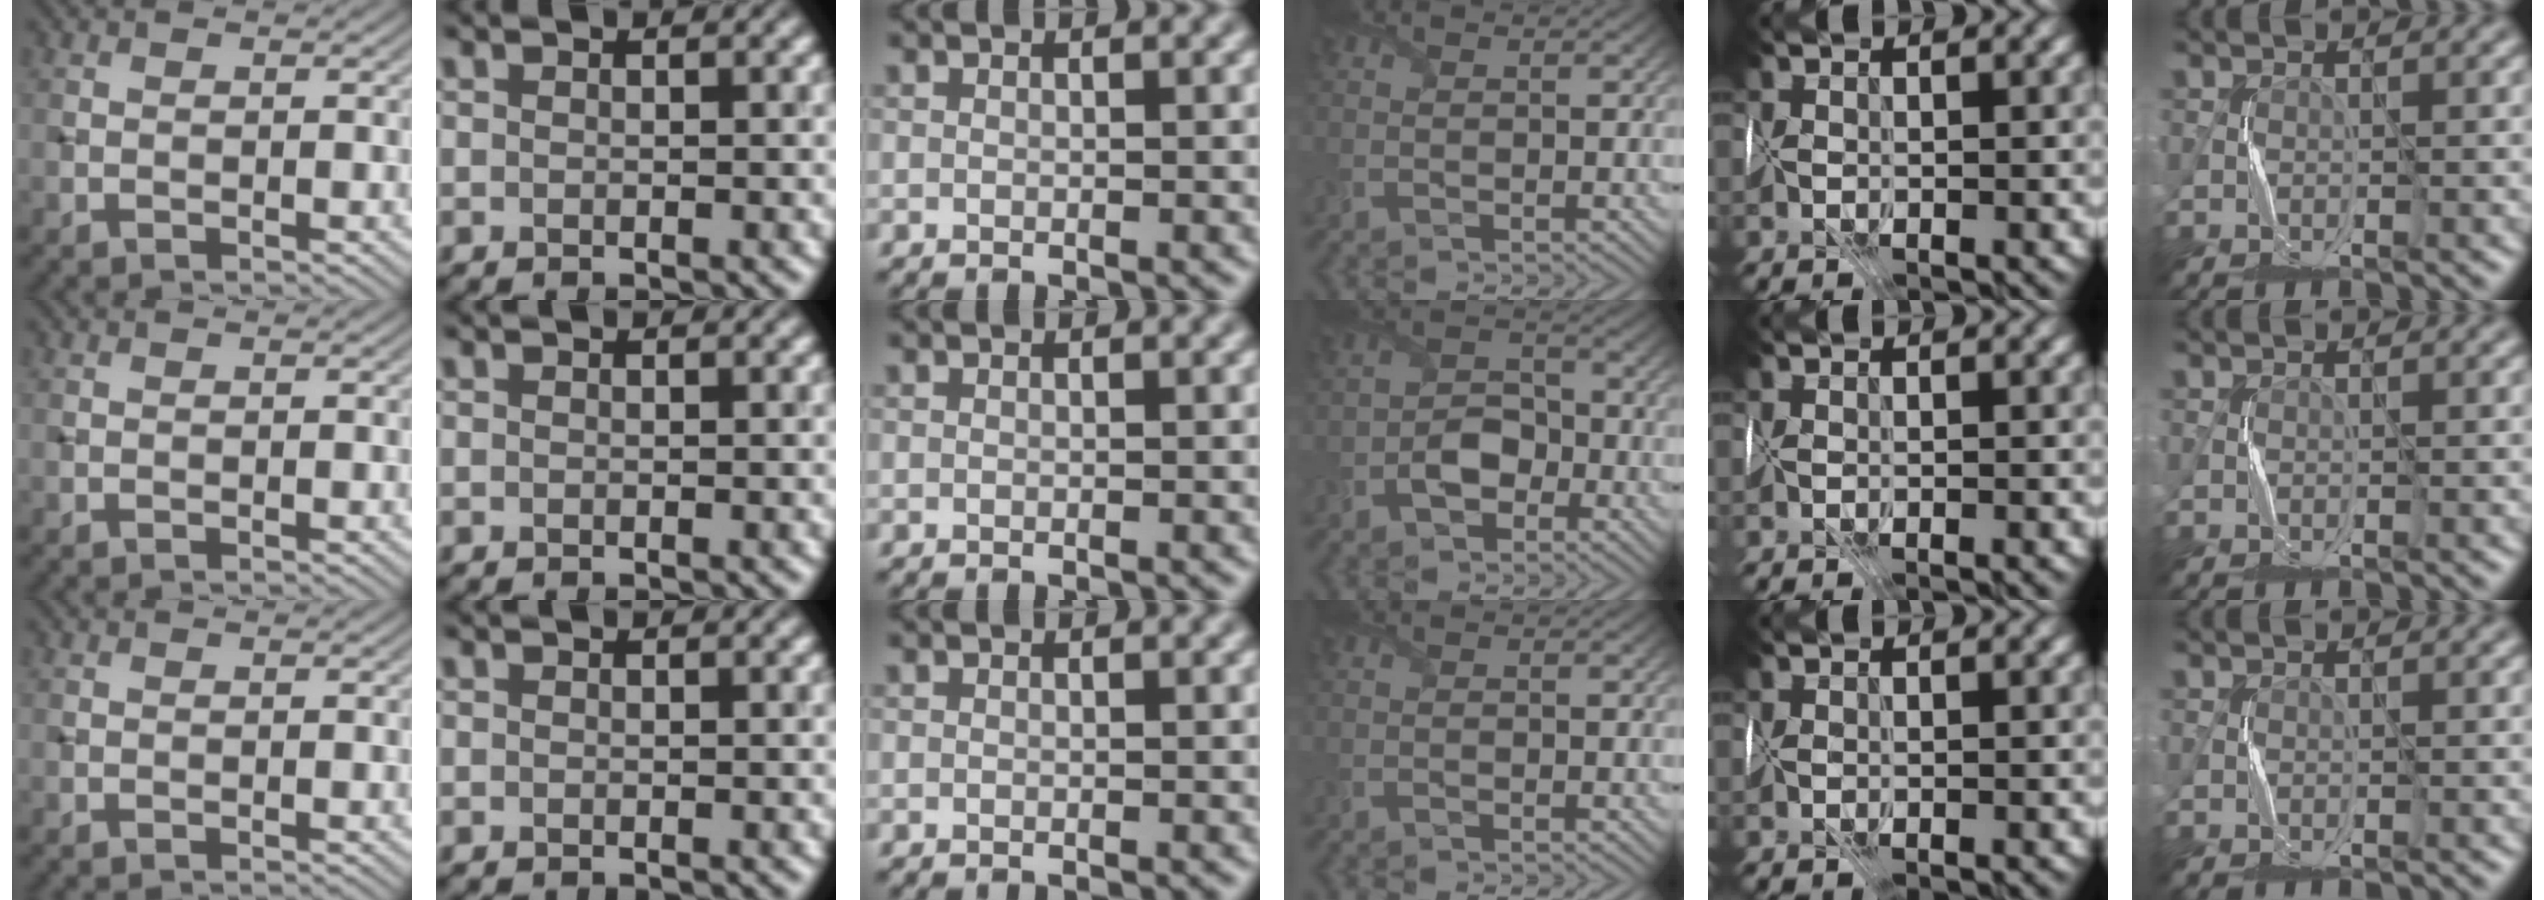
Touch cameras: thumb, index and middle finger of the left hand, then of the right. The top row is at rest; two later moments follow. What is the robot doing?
{"motion": "fold", "object": "tissue"}